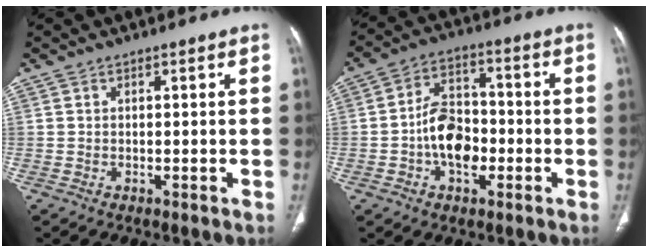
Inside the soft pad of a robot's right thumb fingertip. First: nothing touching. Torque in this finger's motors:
{"motor_torque": [2.63, 2.33, 1.31, -1.04, 0.11]}